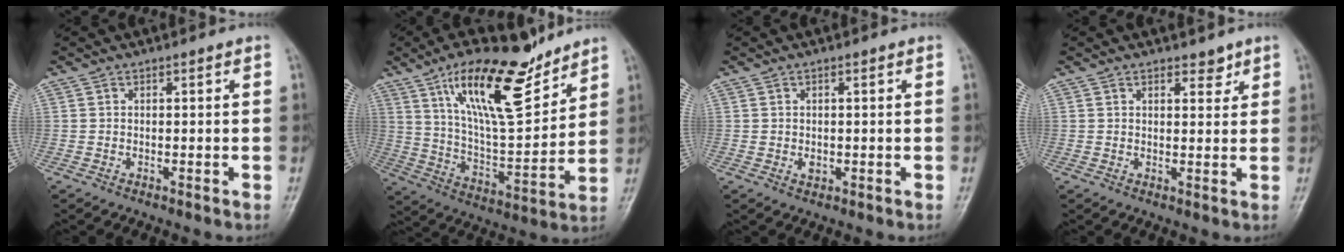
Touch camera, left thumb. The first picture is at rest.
{"total": 20.0, "force": [12.6, 6.6, 14.0], "torque": [-0.200, -0.066, 0.228]}
{"total": 1.5, "force": [0.0, 1.1, 1.0], "torque": [-0.009, -0.001, 0.002]}
{"total": 2.6, "force": [1.9, 1.3, 1.2], "torque": [-0.001, -0.011, 0.027]}